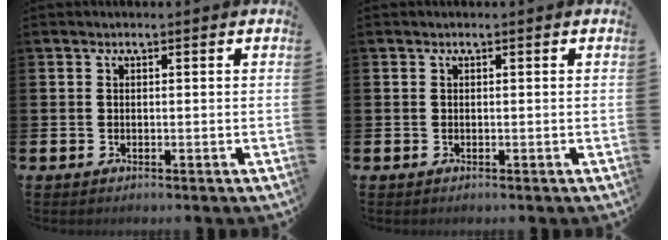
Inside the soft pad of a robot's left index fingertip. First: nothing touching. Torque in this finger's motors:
{"motor_torque": [0.00, 0.00, 0.00, 0.00]}